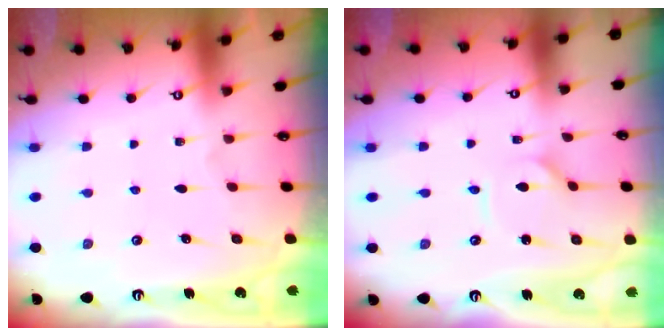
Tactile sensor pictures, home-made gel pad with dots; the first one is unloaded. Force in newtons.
{"total": 1.8, "press": 1.8, "slide": 0.2}